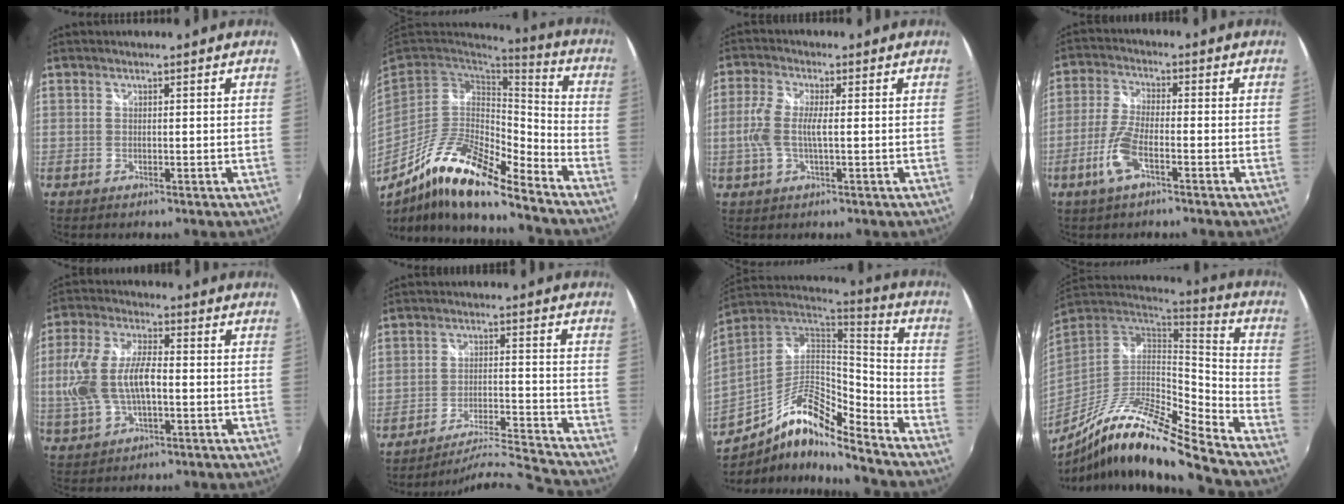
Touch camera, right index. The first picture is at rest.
{"total": 17.6, "force": [-12.2, 4.2, 12.0], "torque": [-0.225, -0.016, -0.240]}
{"total": 6.5, "force": [-0.4, 1.9, 6.2], "torque": [-0.133, 0.001, -0.006]}
{"total": 7.2, "force": [-3.6, 1.9, 5.9], "torque": [-0.136, -0.001, -0.075]}
{"total": 13.0, "force": [-0.8, 6.4, 11.3], "torque": [-0.246, 0.009, -0.013]}
{"total": 11.6, "force": [-11.2, -2.6, 1.4], "torque": [-0.038, 0.006, -0.188]}
{"total": 16.1, "force": [-9.7, 4.5, 12.0], "torque": [-0.234, -0.007, -0.189]}
{"total": 18.4, "force": [-13.3, 1.8, 12.6], "torque": [-0.236, -0.022, -0.252]}